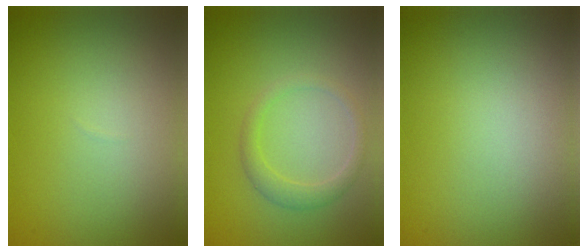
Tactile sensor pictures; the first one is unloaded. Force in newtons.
{"total": 1.8, "press": 1.8, "slide": 0.1}
{"total": 0.0}